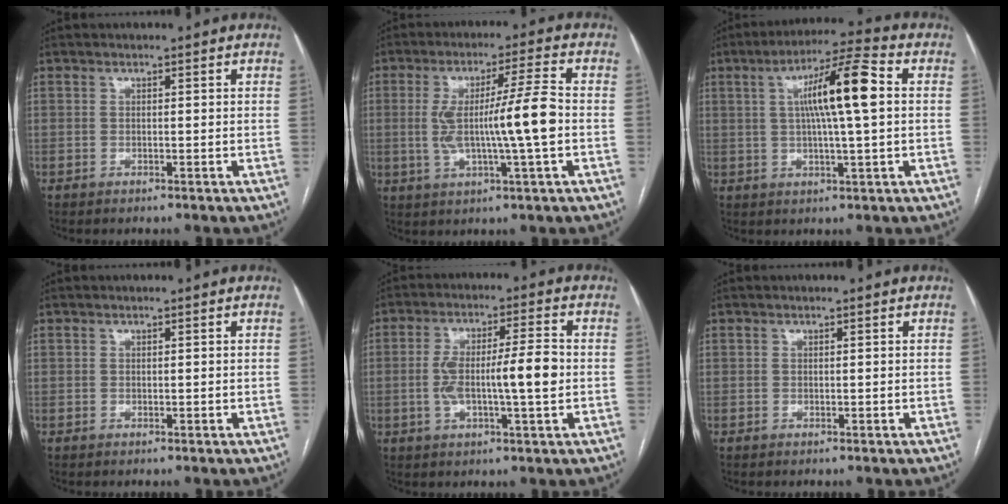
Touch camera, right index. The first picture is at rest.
{"total": 10.7, "force": [-0.7, -0.4, 10.7], "torque": [-0.199, 0.007, -0.010]}
{"total": 11.1, "force": [1.8, 0.3, 11.0], "torque": [-0.187, 0.016, 0.025]}
{"total": 0.0}
{"total": 9.6, "force": [-0.7, 1.2, 9.5], "torque": [-0.173, 0.015, -0.012]}
{"total": 0.0}